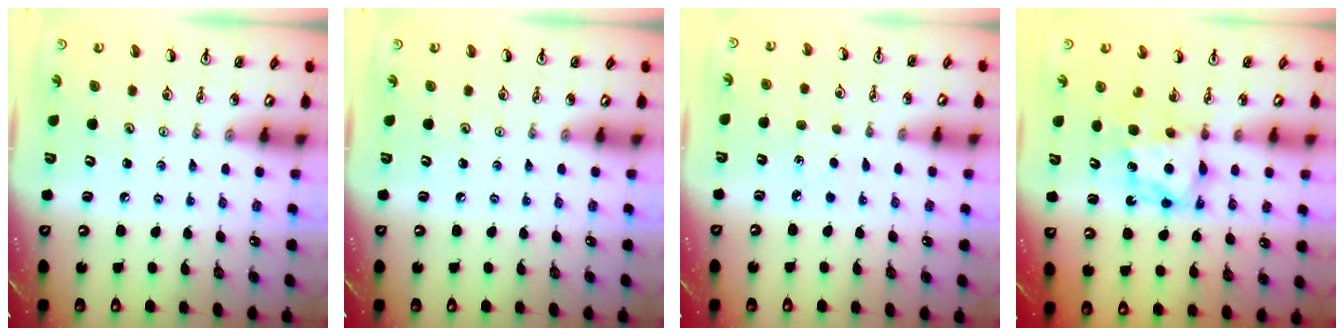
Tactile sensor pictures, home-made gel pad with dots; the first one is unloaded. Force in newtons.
{"total": 0.0}
{"total": 2.4, "press": 2.4, "slide": 0.3}
{"total": 6.8, "press": 6.7, "slide": 0.6}